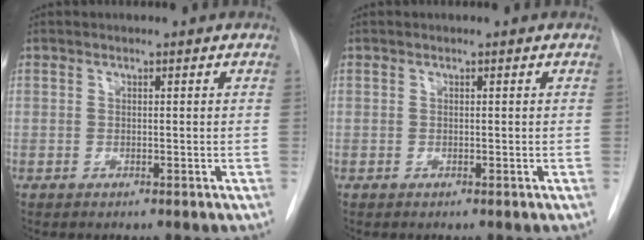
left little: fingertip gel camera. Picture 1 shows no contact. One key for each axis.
{"total": 0.0}